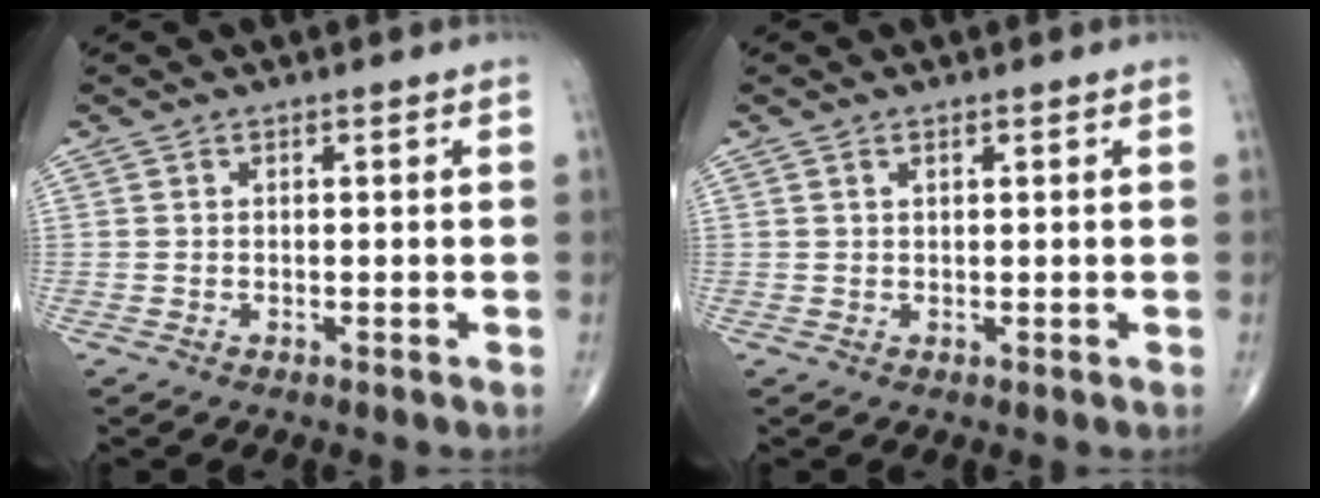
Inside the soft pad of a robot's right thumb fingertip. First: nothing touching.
{"total": 0.7, "force": [0.4, 0.3, 0.5], "torque": [-0.011, 0.003, 0.008]}